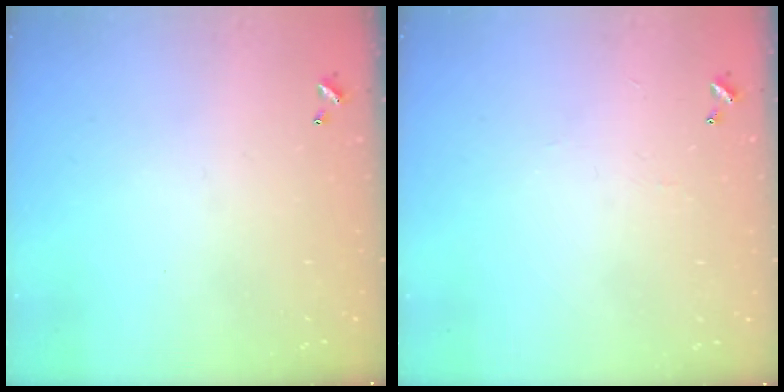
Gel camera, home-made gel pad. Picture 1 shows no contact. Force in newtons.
{"total": 2.2, "press": 2.2, "slide": 0.4}